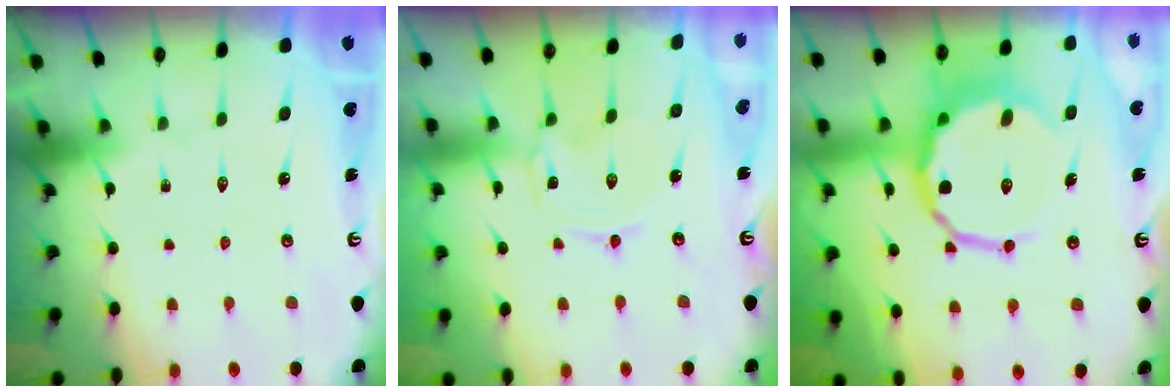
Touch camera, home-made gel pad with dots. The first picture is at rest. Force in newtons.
{"total": 0.8, "press": 0.8, "slide": 0.3}
{"total": 11.3, "press": 10.8, "slide": 3.3}